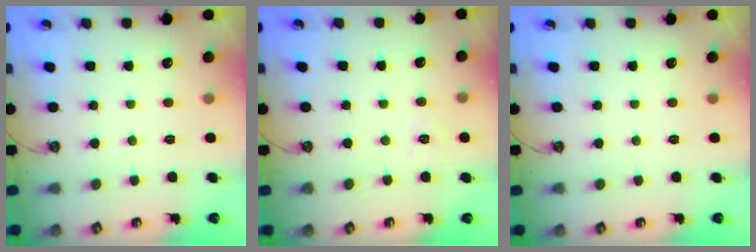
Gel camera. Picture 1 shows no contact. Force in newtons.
{"total": 3.8, "press": 3.8, "slide": 0.5}
{"total": 0.0}